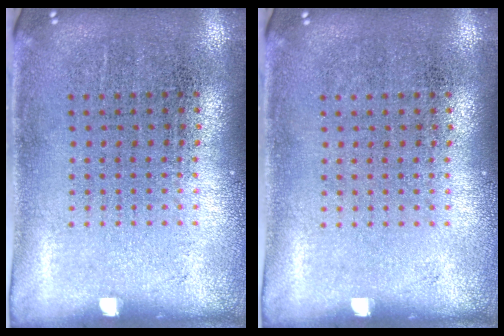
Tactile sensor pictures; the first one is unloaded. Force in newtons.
{"total": 0.0}